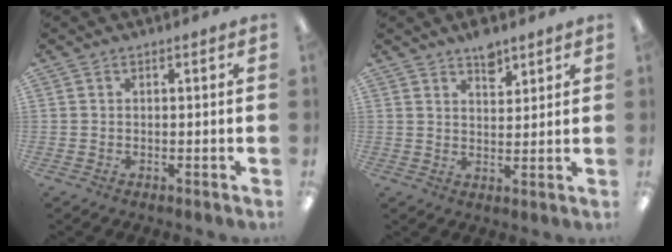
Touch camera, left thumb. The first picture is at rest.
{"total": 5.2, "force": [4.1, 2.3, 2.3], "torque": [-0.021, -0.025, 0.069]}